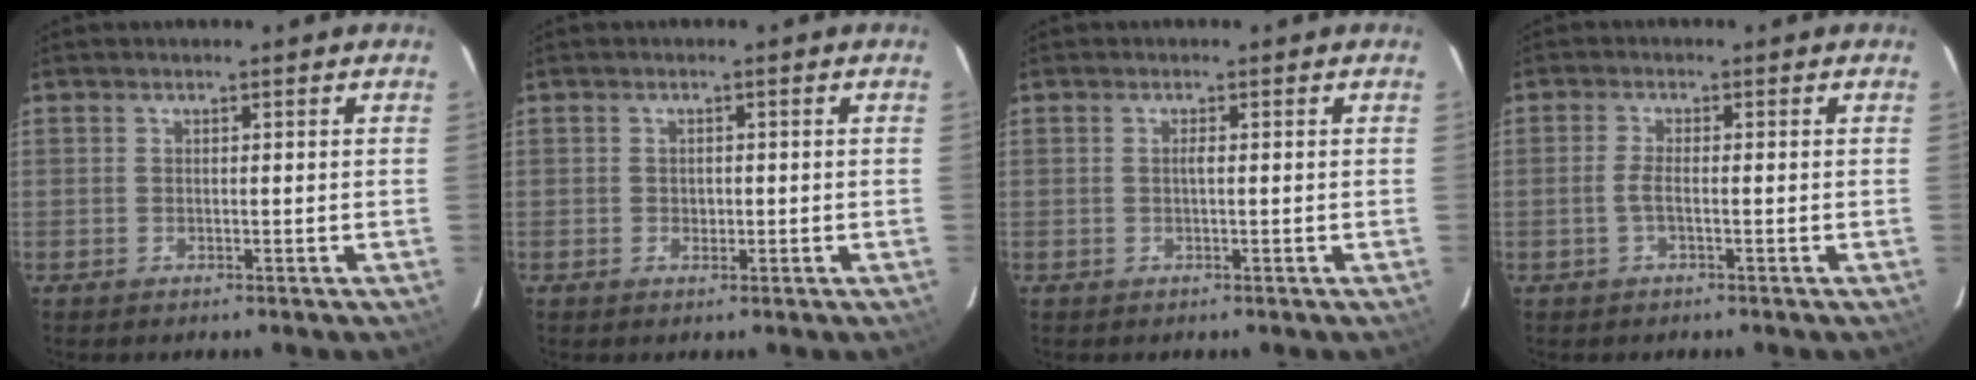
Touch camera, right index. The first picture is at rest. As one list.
[{"total": 1.3, "force": [-0.3, 1.3, 0.3], "torque": [-0.003, 0.000, -0.002]}, {"total": 0.7, "force": [0.0, -0.2, 0.7], "torque": [-0.012, 0.002, -0.002]}, {"total": 2.1, "force": [-0.8, 0.4, 2.0], "torque": [-0.043, 0.002, -0.018]}]